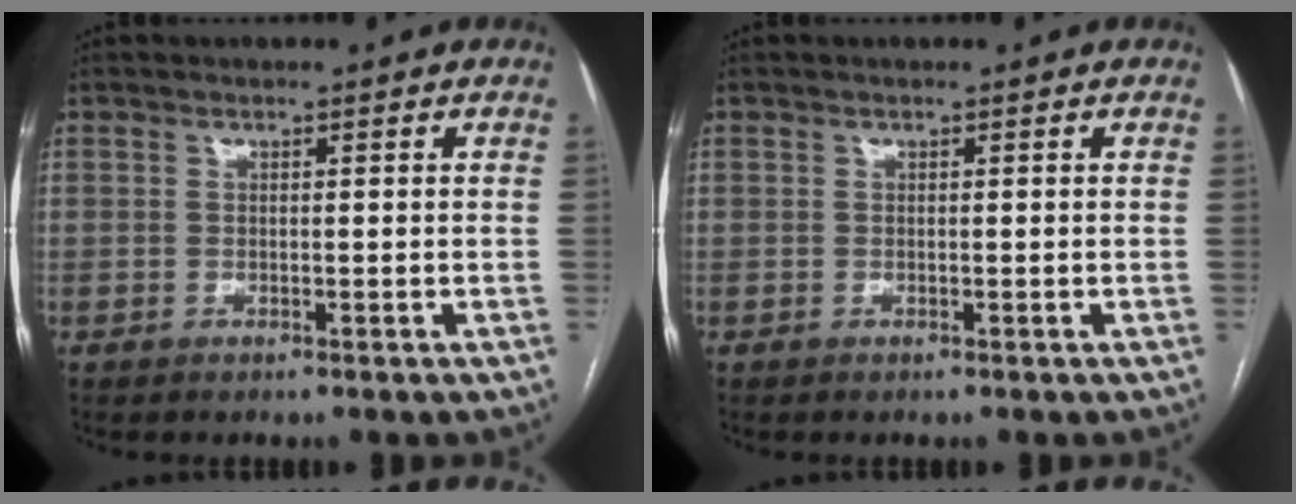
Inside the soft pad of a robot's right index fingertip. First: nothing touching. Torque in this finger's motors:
{"motor_torque": [0.00, 0.00, 0.00, 0.00]}